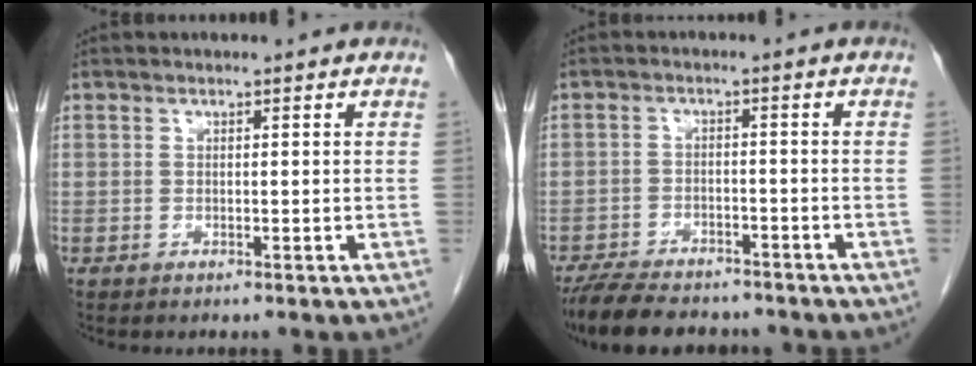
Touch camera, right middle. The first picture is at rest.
{"total": 11.6, "force": [-9.9, 3.5, 4.8], "torque": [-0.085, -0.006, -0.150]}